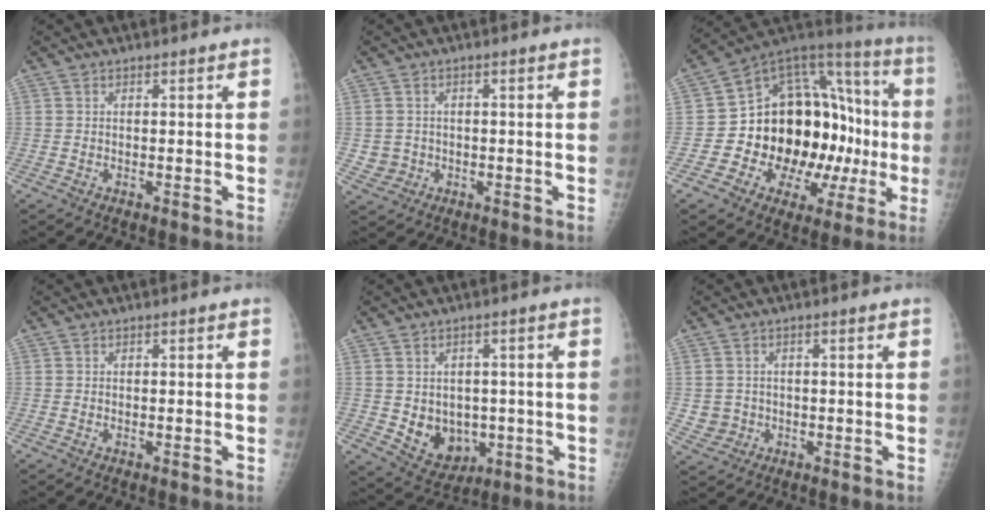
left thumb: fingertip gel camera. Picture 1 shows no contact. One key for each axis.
{"total": 3.0, "fx": -0.6, "fy": 3.0, "fz": 0.3, "tx": 0.006, "ty": 0.004, "tz": -0.005}
{"total": 27.0, "fx": -3.0, "fy": 16.9, "fz": 20.8, "tx": -0.254, "ty": 0.056, "tz": -0.032}
{"total": 0.0}
{"total": 8.9, "fx": -1.3, "fy": 7.1, "fz": 5.2, "tx": -0.045, "ty": 0.003, "tz": 0.002}
{"total": 3.6, "fx": -0.6, "fy": 3.5, "fz": 0.5, "tx": 0.004, "ty": 0.004, "tz": -0.004}